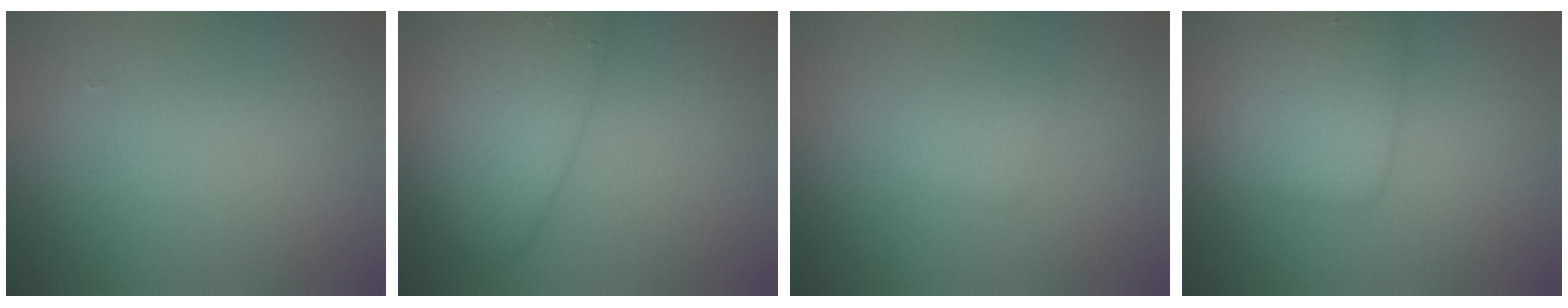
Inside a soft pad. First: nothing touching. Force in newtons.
{"total": 5.0, "press": 5.0, "slide": 0.1}
{"total": 1.6, "press": 1.6, "slide": 0.0}
{"total": 4.3, "press": 4.3, "slide": 0.0}